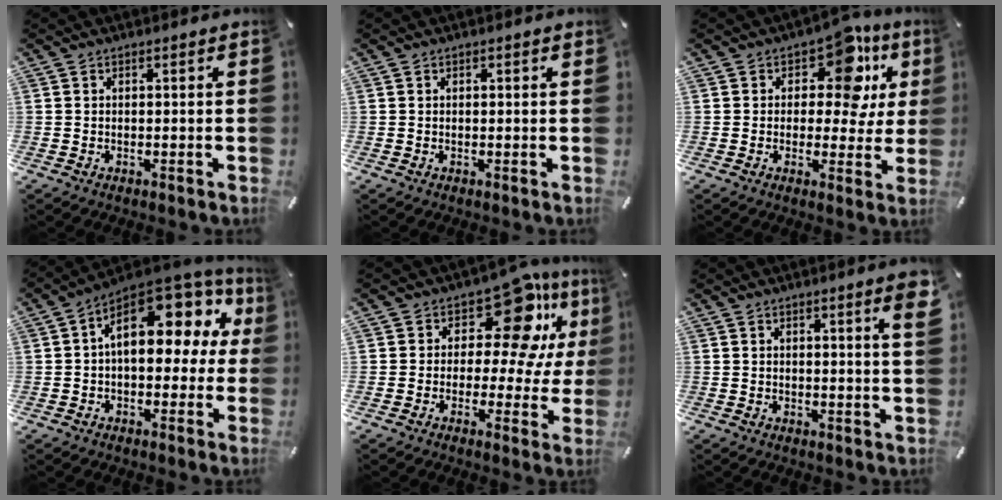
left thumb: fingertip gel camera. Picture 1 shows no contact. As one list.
[{"total": 0.0}, {"total": 12.9, "force": [6.0, 7.3, 8.8], "torque": [-0.116, -0.035, 0.101]}, {"total": 15.2, "force": [5.4, 8.4, 11.4], "torque": [-0.159, -0.034, 0.094]}, {"total": 15.0, "force": [7.8, 7.4, 10.4], "torque": [-0.145, -0.067, 0.130]}, {"total": 4.8, "force": [2.1, 0.4, 4.3], "torque": [-0.060, -0.009, 0.030]}]